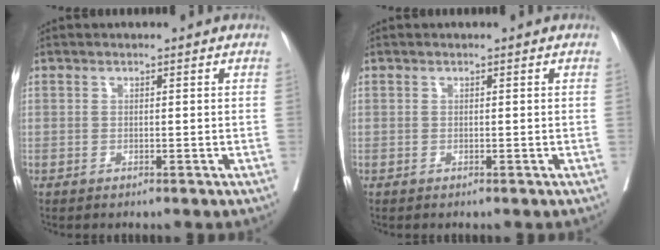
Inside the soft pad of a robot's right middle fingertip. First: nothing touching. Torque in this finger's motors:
{"motor_torque": [0.00, 0.00, 0.00, 0.00]}